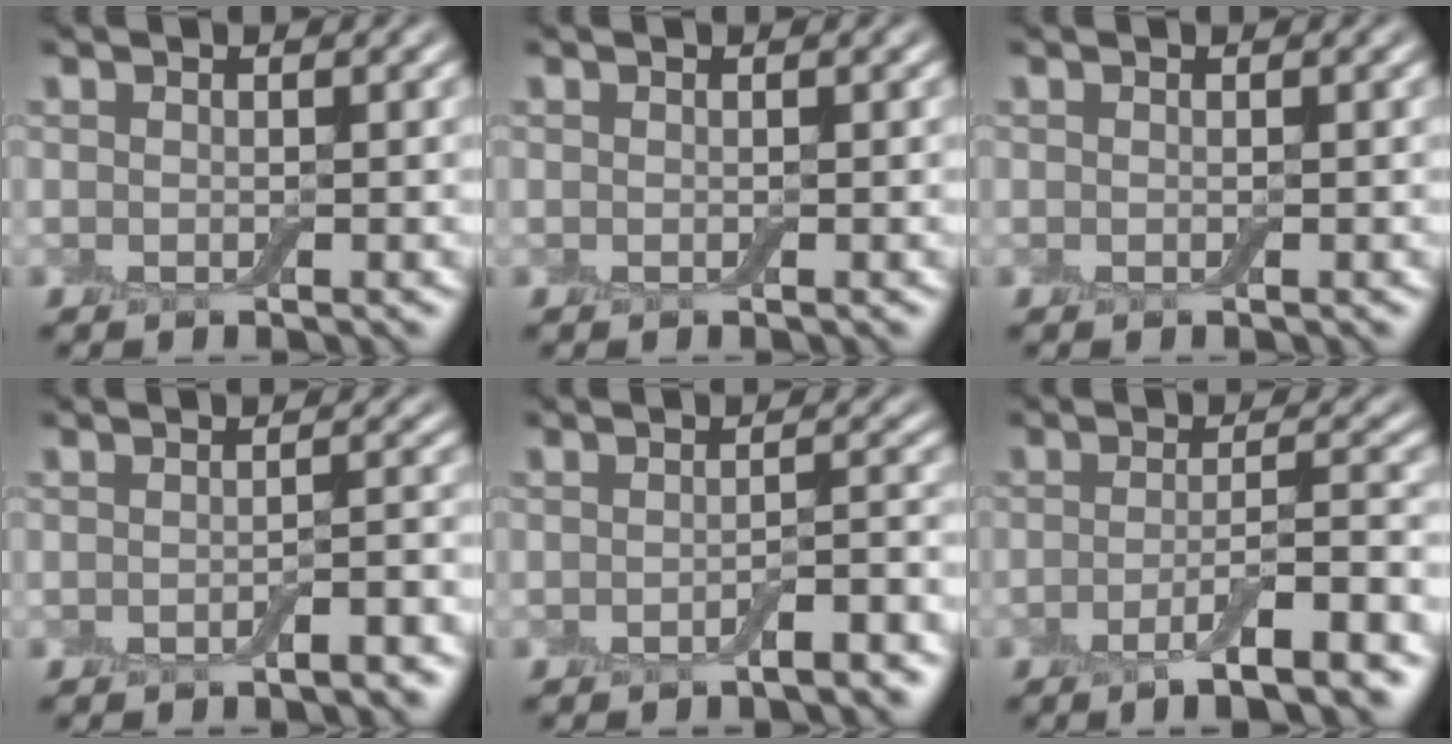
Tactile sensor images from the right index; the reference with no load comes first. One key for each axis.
{"total": 0.0}
{"total": 0.0}
{"total": 2.1, "fx": -1.1, "fy": 0.4, "fz": 1.7, "tx": -0.023, "ty": 0.003, "tz": -0.018}
{"total": 2.7, "fx": -1.5, "fy": 0.6, "fz": 2.1, "tx": -0.031, "ty": 0.005, "tz": -0.028}
{"total": 6.3, "fx": -3.2, "fy": 1.2, "fz": 5.3, "tx": -0.077, "ty": 0.006, "tz": -0.057}